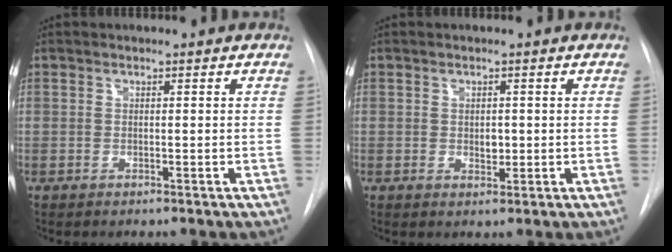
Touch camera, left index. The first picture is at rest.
{"total": 1.5, "force": [-0.2, 1.0, 1.1], "torque": [-0.015, -0.006, 0.000]}